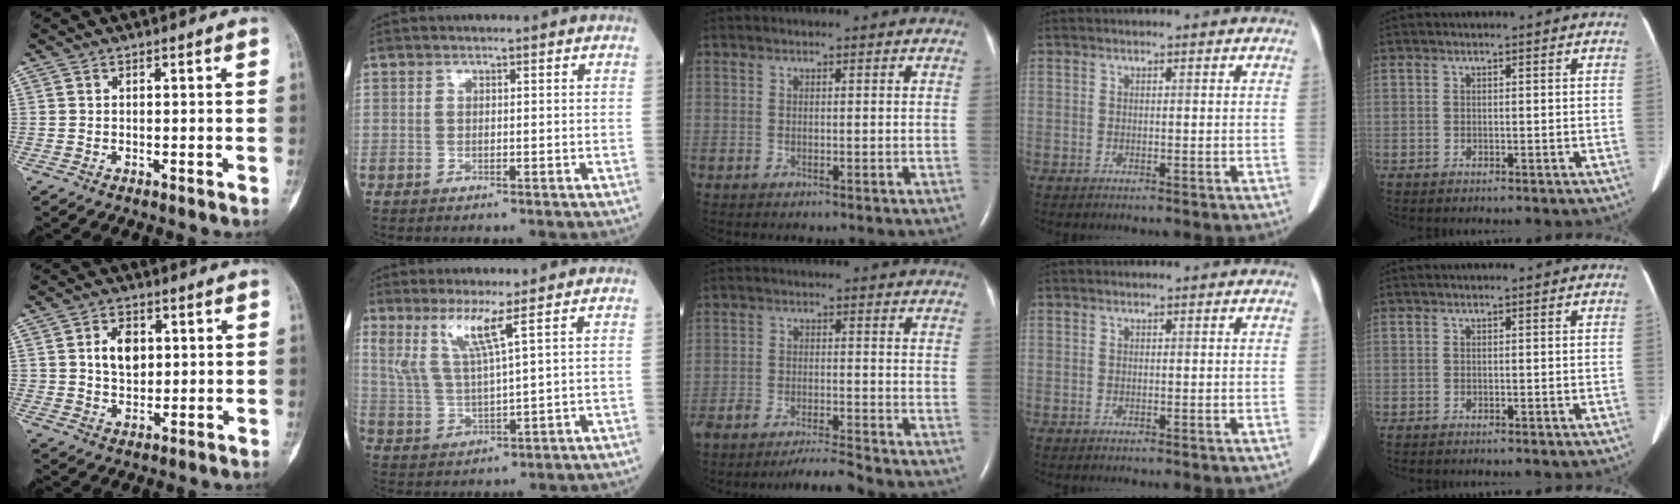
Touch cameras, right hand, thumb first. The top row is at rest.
{"thumb": {"total": 6.5, "force": [1.5, 4.7, 4.3], "torque": [-0.044, -0.005, 0.027]}, "index": {"total": 6.4, "force": [3.7, -0.6, 5.1], "torque": [-0.108, -0.008, 0.081]}, "middle": {"total": 5.7, "force": [-5.4, -1.0, 1.7], "torque": [-0.025, -0.013, -0.094]}}